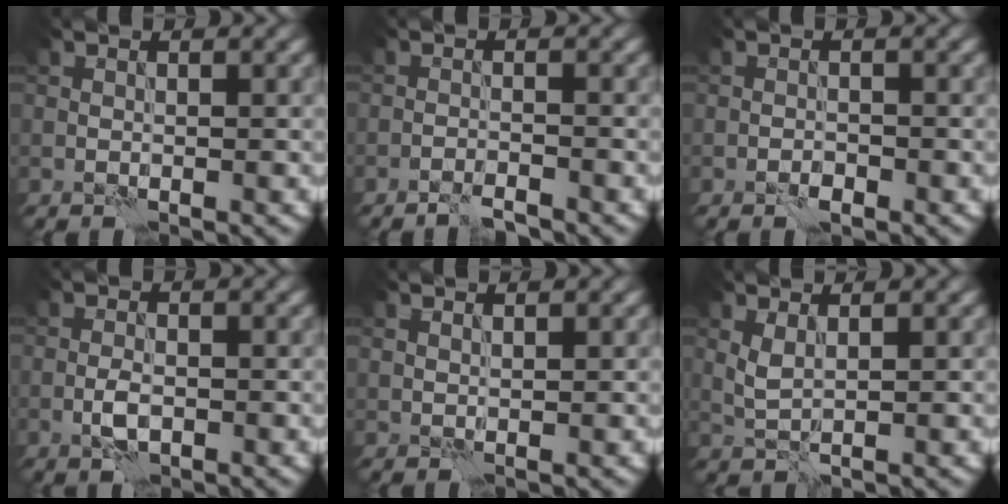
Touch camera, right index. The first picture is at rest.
{"total": 1.9, "force": [-1.7, 0.1, 0.8], "torque": [-0.016, 0.003, -0.035]}
{"total": 1.1, "force": [-0.8, 0.5, 0.7], "torque": [-0.010, 0.002, -0.016]}
{"total": 2.1, "force": [-0.8, 1.0, 1.7], "torque": [-0.031, 0.001, -0.018]}
{"total": 0.6, "force": [0.6, 0.1, 0.1], "torque": [-0.006, 0.001, 0.012]}
{"total": 1.6, "force": [0.8, 0.5, 1.3], "torque": [-0.037, 0.000, 0.019]}